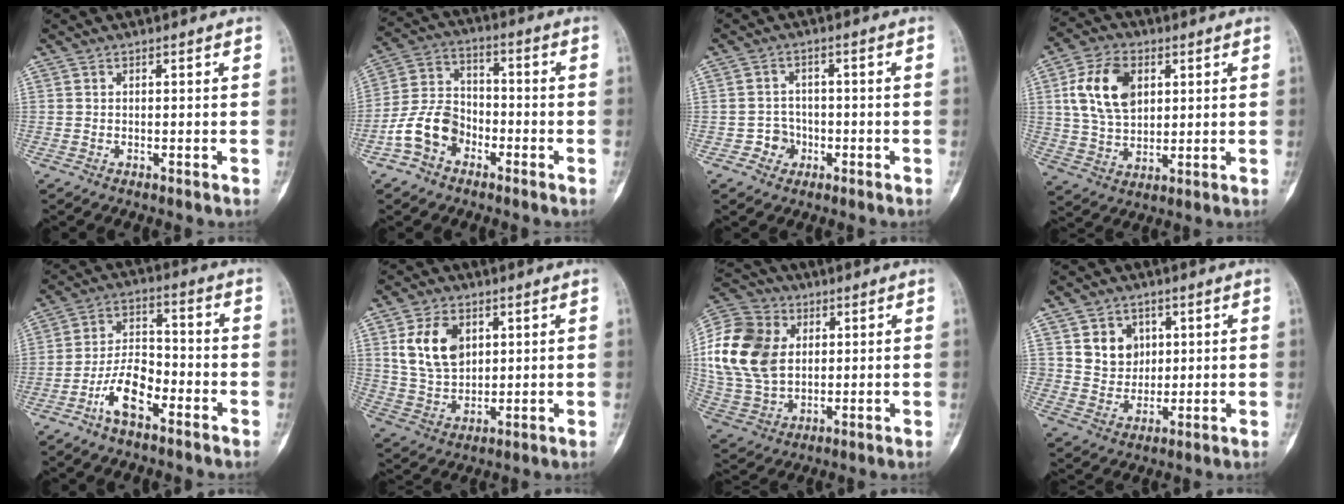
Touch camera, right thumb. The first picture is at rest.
{"total": 10.1, "force": [-4.7, 7.3, 5.2], "torque": [-0.089, 0.042, -0.094]}
{"total": 3.7, "force": [-1.5, 3.3, 0.5], "torque": [0.017, 0.015, -0.028]}
{"total": 12.7, "force": [3.6, 8.3, 8.8], "torque": [-0.147, -0.004, 0.068]}
{"total": 9.3, "force": [-4.9, 4.3, 6.6], "torque": [-0.116, 0.040, -0.096]}
{"total": 10.9, "force": [3.7, 7.3, 7.1], "torque": [-0.111, -0.015, 0.079]}
{"total": 18.9, "force": [3.5, 13.9, 12.2], "torque": [-0.236, -0.001, 0.069]}
{"total": 7.8, "force": [2.7, 6.6, 3.1], "torque": [-0.019, -0.013, 0.053]}